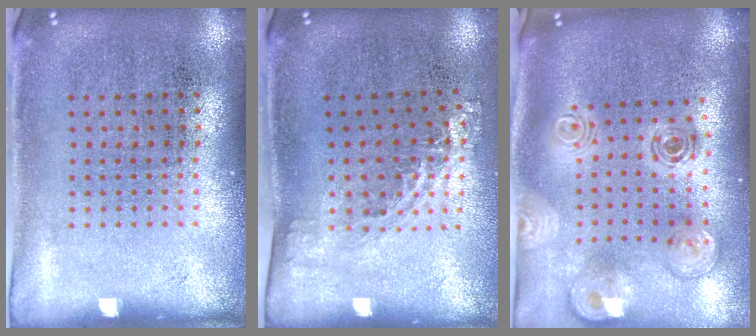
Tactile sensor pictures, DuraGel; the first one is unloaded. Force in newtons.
{"total": 1.3, "press": 1.0, "slide": 0.9}
{"total": 2.0, "press": 1.7, "slide": 1.1}